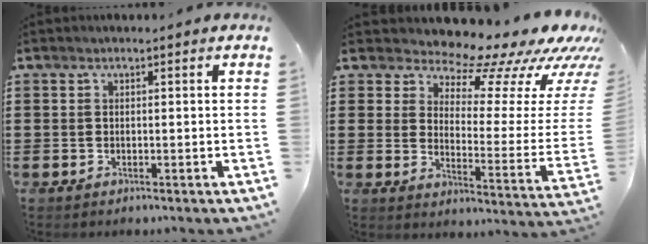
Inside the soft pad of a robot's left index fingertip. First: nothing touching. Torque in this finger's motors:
{"motor_torque": [1.53, -0.61, 0.62, 0.04]}